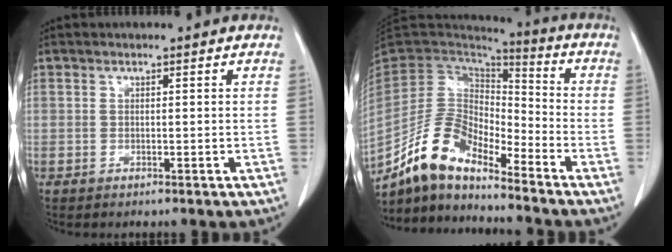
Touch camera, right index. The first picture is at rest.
{"total": 11.5, "force": [-9.8, 3.7, 4.9], "torque": [-0.102, 0.030, -0.183]}